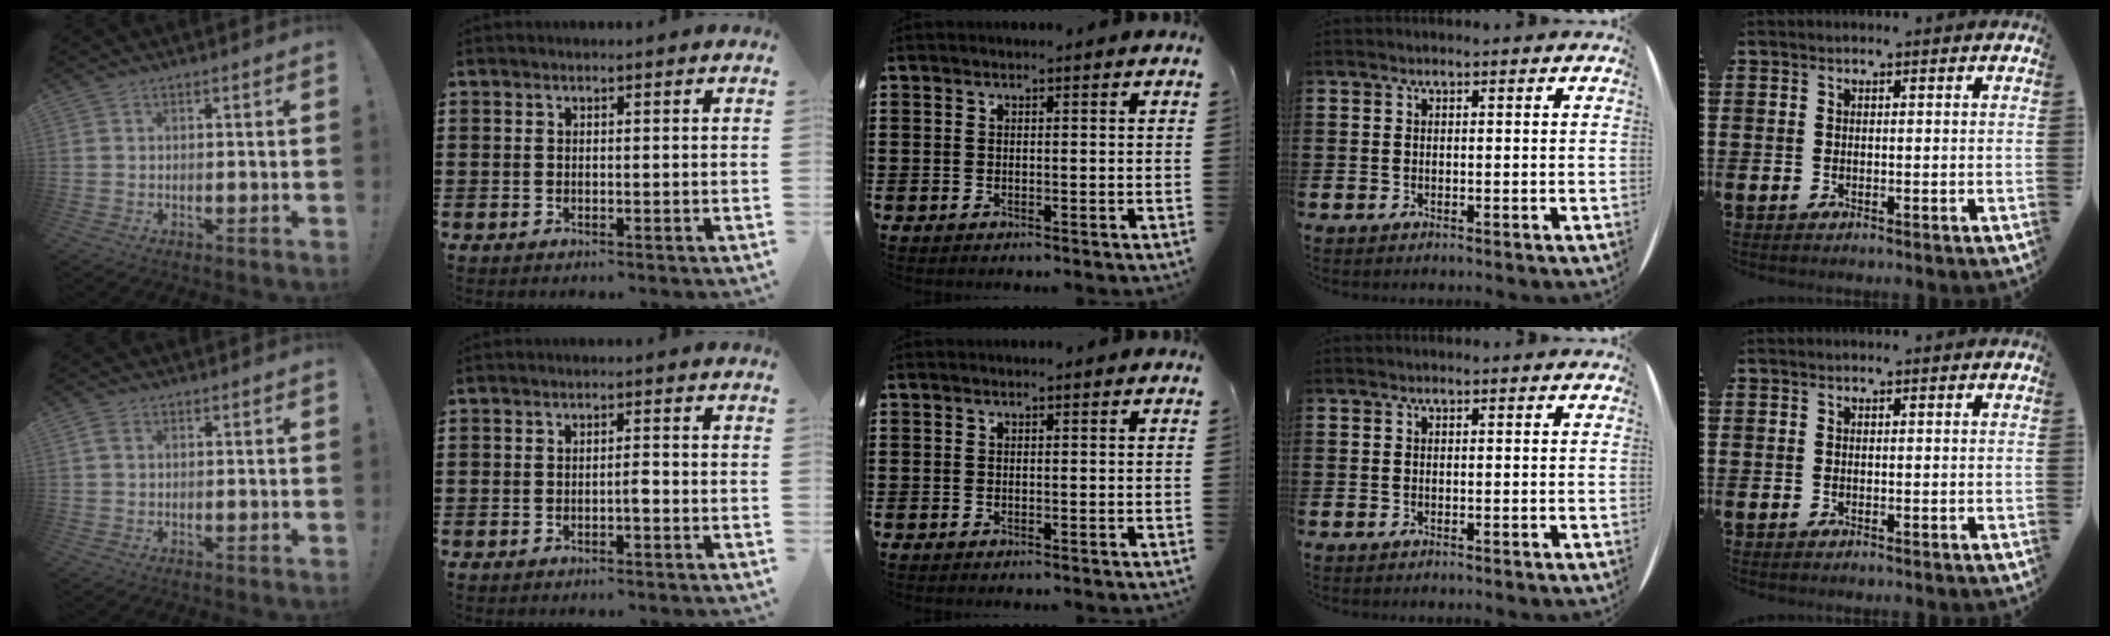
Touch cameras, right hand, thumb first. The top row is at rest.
{"thumb": {"total": 1.8, "force": [0.5, 1.1, 1.2], "torque": [-0.016, 0.002, 0.009]}, "index": {"total": 1.5, "force": [-0.7, 0.3, 1.3], "torque": [-0.026, -0.001, -0.013]}}